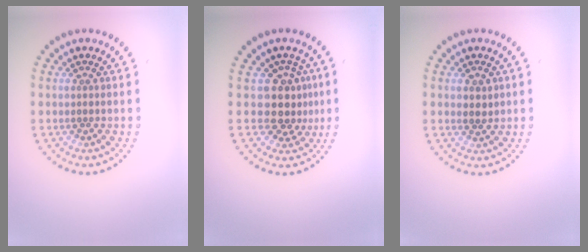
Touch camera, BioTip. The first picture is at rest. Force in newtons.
{"total": 3.2, "press": 2.4, "slide": 2.1}
{"total": 1.2, "press": 1.2, "slide": 0.2}